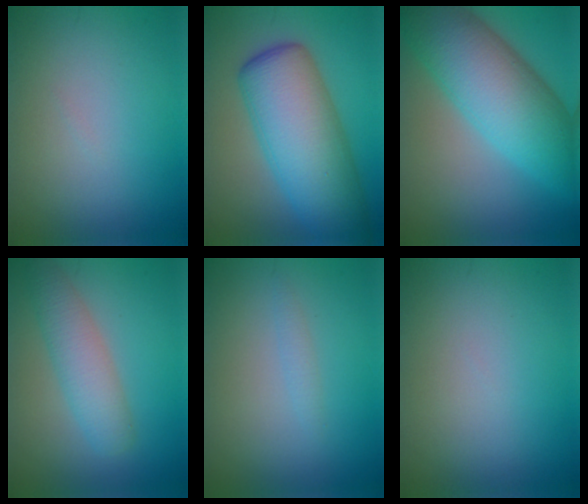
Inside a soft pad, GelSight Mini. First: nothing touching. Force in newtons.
{"total": 11.3, "press": 11.2, "slide": 0.4}
{"total": 11.3, "press": 11.3, "slide": 0.4}
{"total": 4.1, "press": 4.1, "slide": 0.2}
{"total": 0.9, "press": 0.9, "slide": 0.0}
{"total": 0.0}